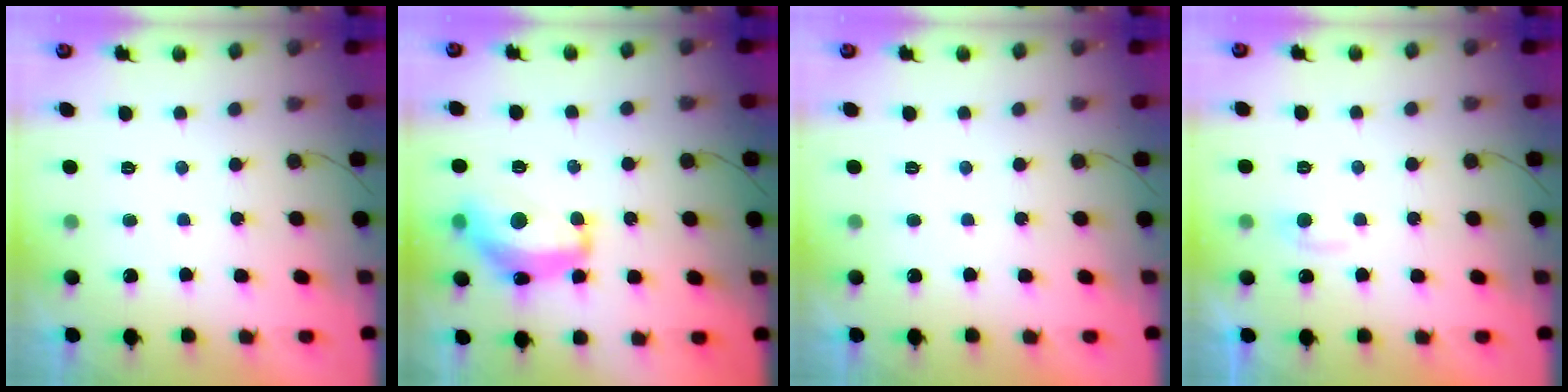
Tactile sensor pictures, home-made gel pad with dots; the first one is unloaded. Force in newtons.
{"total": 14.3, "press": 14.2, "slide": 1.1}
{"total": 0.0}
{"total": 4.6, "press": 4.5, "slide": 0.5}